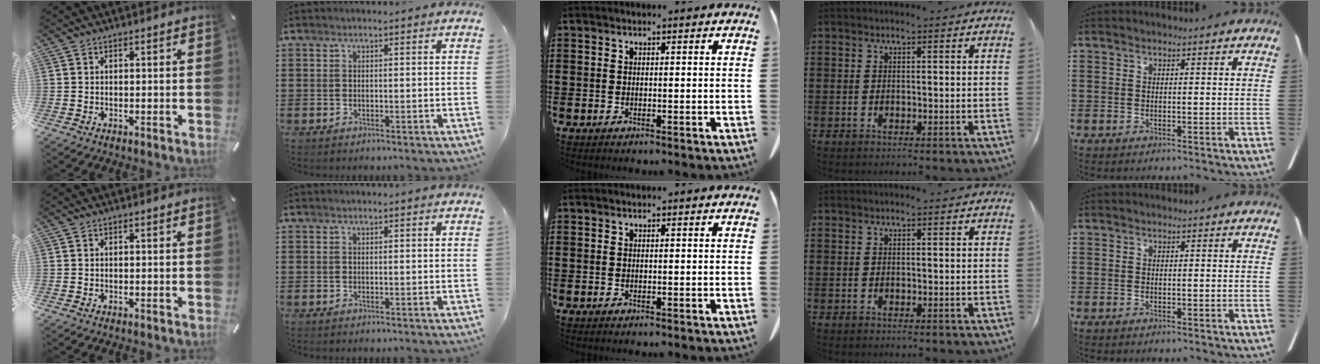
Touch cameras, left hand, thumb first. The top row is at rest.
{}